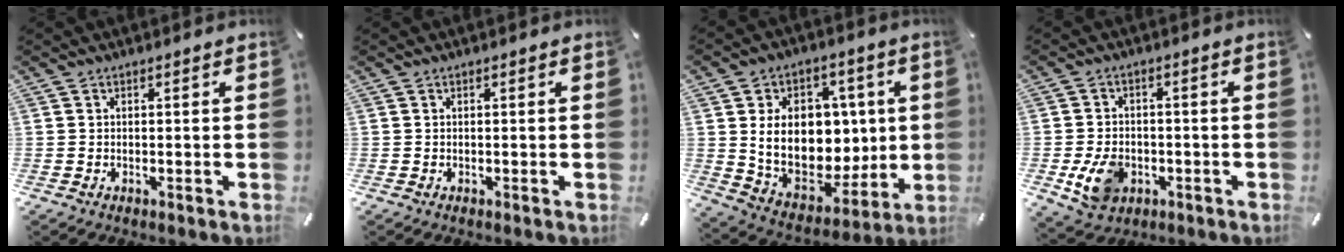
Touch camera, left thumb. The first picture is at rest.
{"total": 0.0}
{"total": 17.9, "force": [3.1, 13.7, 11.1], "torque": [-0.191, -0.022, 0.066]}
{"total": 8.3, "force": [-2.1, 6.5, 4.8], "torque": [-0.099, 0.003, -0.039]}